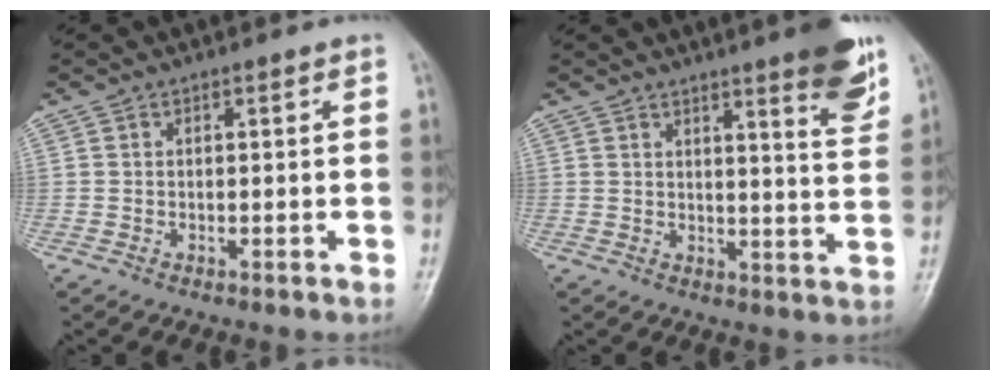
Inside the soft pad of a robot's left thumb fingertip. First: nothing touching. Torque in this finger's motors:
{"motor_torque": [1.31, 0.59, 0.87, -0.80, 0.02]}